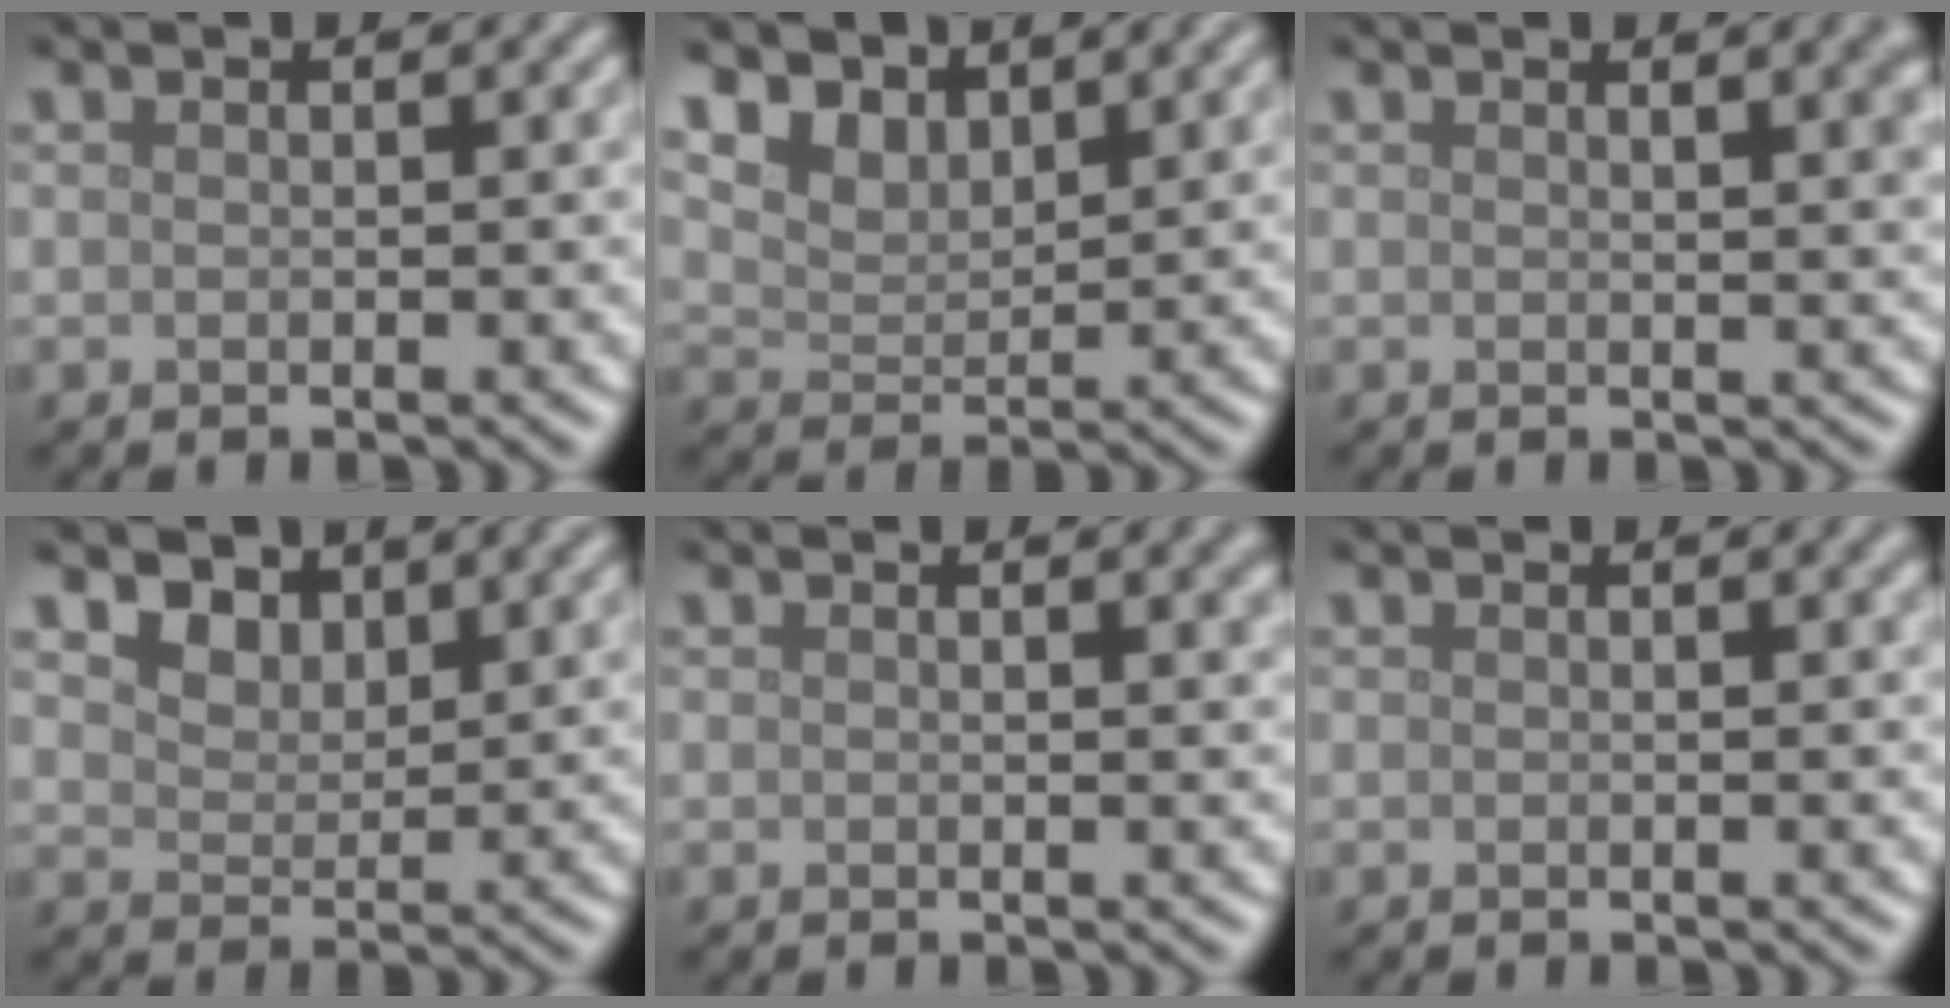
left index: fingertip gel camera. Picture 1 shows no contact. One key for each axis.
{"total": 5.4, "fx": 4.5, "fy": 2.3, "fz": 1.8, "tx": -0.058, "ty": -0.015, "tz": 0.087}
{"total": 3.1, "fx": 1.5, "fy": 1.1, "fz": 2.5, "tx": -0.015, "ty": 0.007, "tz": 0.019}
{"total": 4.0, "fx": 3.0, "fy": 2.2, "fz": 1.4, "tx": -0.041, "ty": -0.015, "tz": 0.055}
{"total": 1.8, "fx": 0.9, "fy": 0.6, "fz": 1.5, "tx": -0.008, "ty": 0.005, "tz": 0.010}
{"total": 1.3, "fx": 0.6, "fy": 0.4, "fz": 1.1, "tx": -0.010, "ty": 0.006, "tz": 0.008}